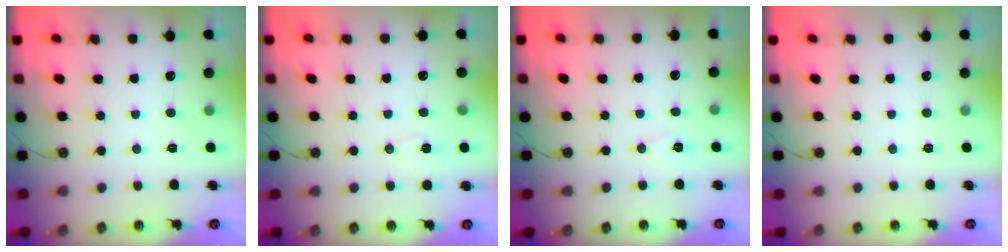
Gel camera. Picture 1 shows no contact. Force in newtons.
{"total": 4.9, "press": 4.2, "slide": 2.4}
{"total": 6.0, "press": 5.5, "slide": 2.3}
{"total": 0.0}